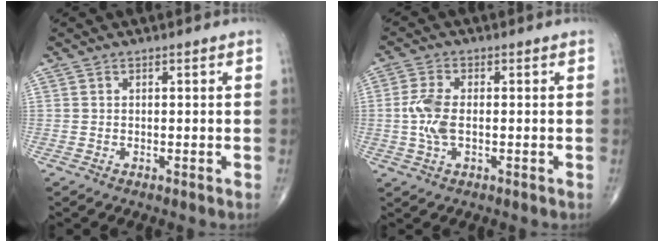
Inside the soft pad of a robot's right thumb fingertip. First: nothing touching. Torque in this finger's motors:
{"motor_torque": [0.92, 1.24, 0.64, -0.17, 0.08]}